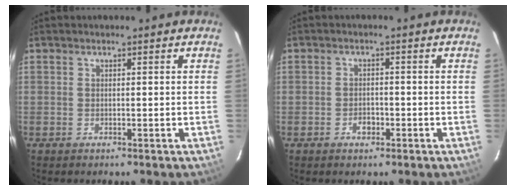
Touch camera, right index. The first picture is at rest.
{"total": 2.5, "force": [-1.2, 1.7, 1.3], "torque": [-0.024, 0.006, -0.019]}